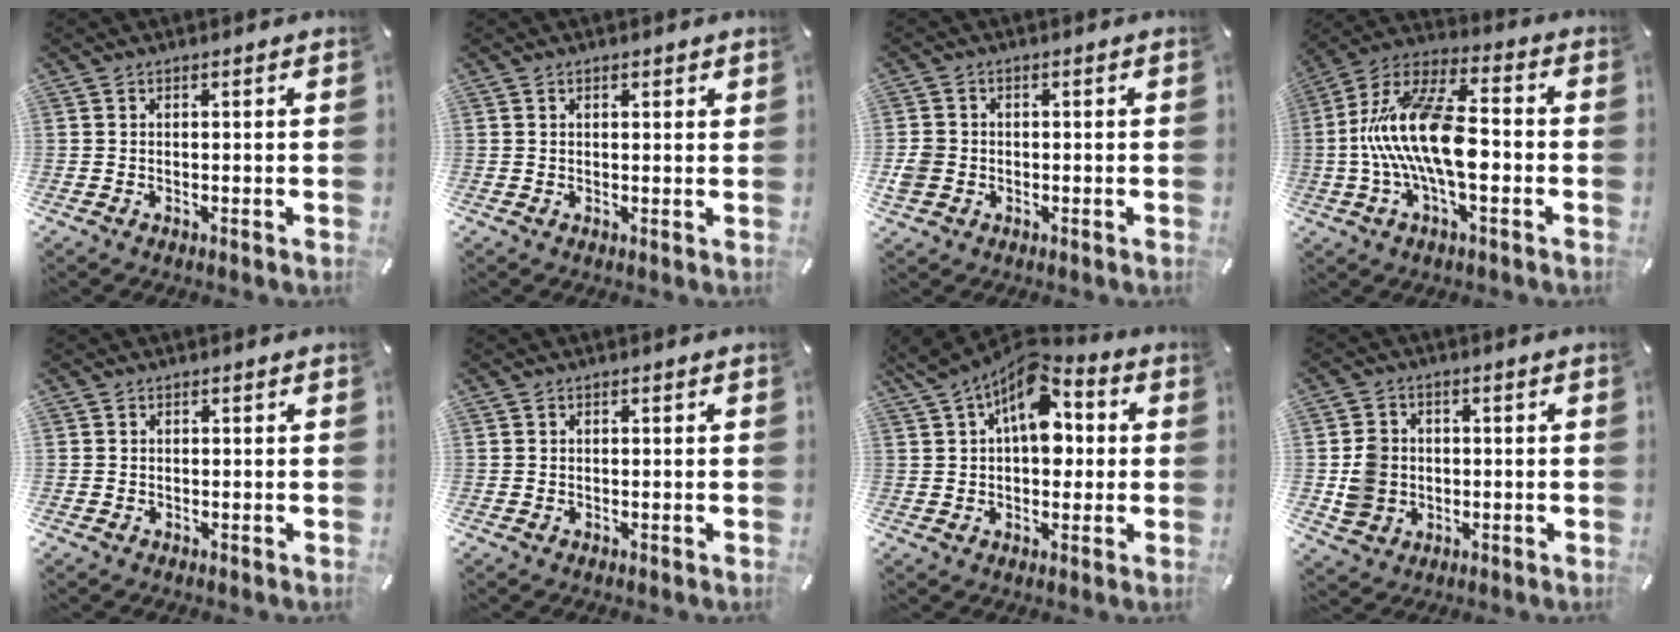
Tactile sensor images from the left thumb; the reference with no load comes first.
{"total": 1.1, "force": [0.6, 0.4, 0.8], "torque": [-0.016, 0.001, 0.011]}
{"total": 3.8, "force": [-0.8, 3.6, 1.0], "torque": [-0.017, 0.002, -0.015]}
{"total": 18.2, "force": [-2.6, 8.0, 16.1], "torque": [-0.327, 0.003, -0.042]}
{"total": 0.9, "force": [0.3, 0.8, -0.3], "torque": [0.009, 0.004, 0.004]}
{"total": 0.0}
{"total": 13.5, "force": [4.8, 8.4, 9.4], "torque": [-0.145, -0.027, 0.085]}
{"total": 7.1, "force": [-0.3, 6.7, 2.3], "torque": [-0.048, 0.013, -0.002]}